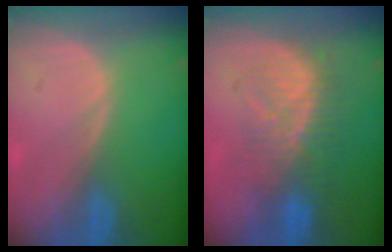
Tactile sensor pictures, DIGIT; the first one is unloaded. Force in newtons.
{"total": 8.0, "press": 7.9, "slide": 1.5}